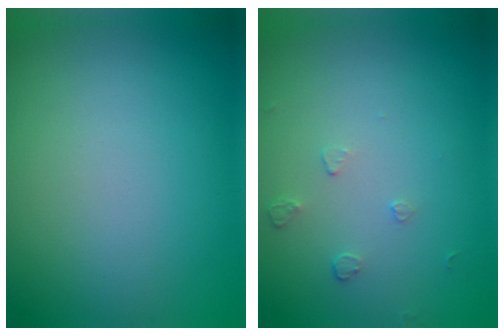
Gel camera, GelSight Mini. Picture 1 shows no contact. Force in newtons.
{"total": 0.6, "press": 0.4, "slide": 0.5}